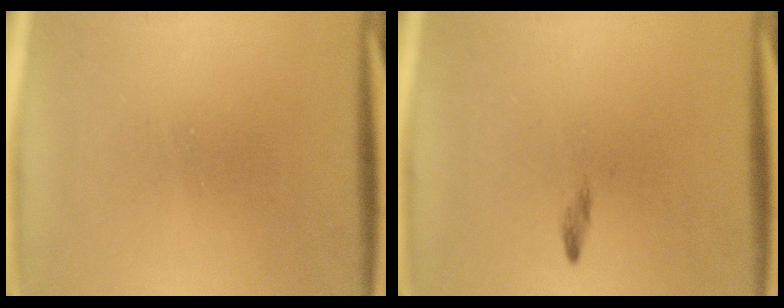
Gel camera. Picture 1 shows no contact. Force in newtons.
{"total": 0.7}